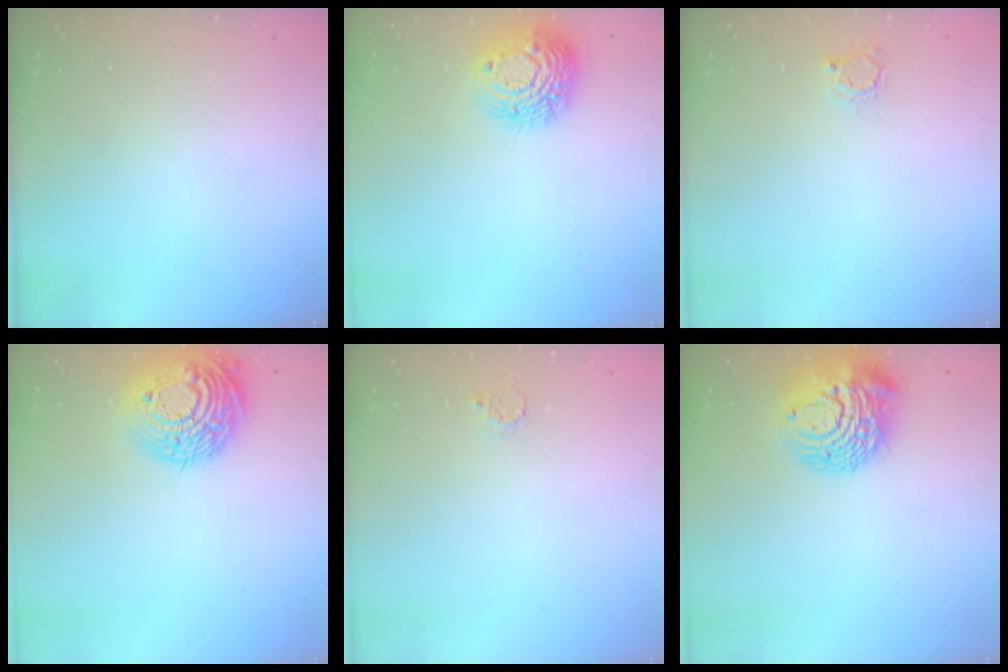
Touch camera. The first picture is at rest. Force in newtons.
{"total": 11.1, "press": 11.1, "slide": 0.9}
{"total": 3.1, "press": 3.1, "slide": 0.4}
{"total": 17.9, "press": 17.8, "slide": 1.5}
{"total": 2.5, "press": 2.5, "slide": 0.3}
{"total": 14.8, "press": 14.7, "slide": 1.5}